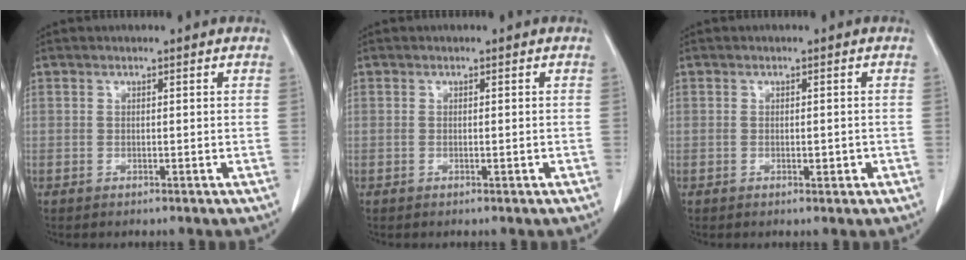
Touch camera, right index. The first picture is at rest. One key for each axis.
{"total": 0.6, "fx": -0.2, "fy": 0.1, "fz": 0.5, "tx": -0.014, "ty": -0.001, "tz": 0.002}
{"total": 1.4, "fx": -0.4, "fy": 0.6, "fz": 1.2, "tx": -0.022, "ty": -0.001, "tz": -0.003}